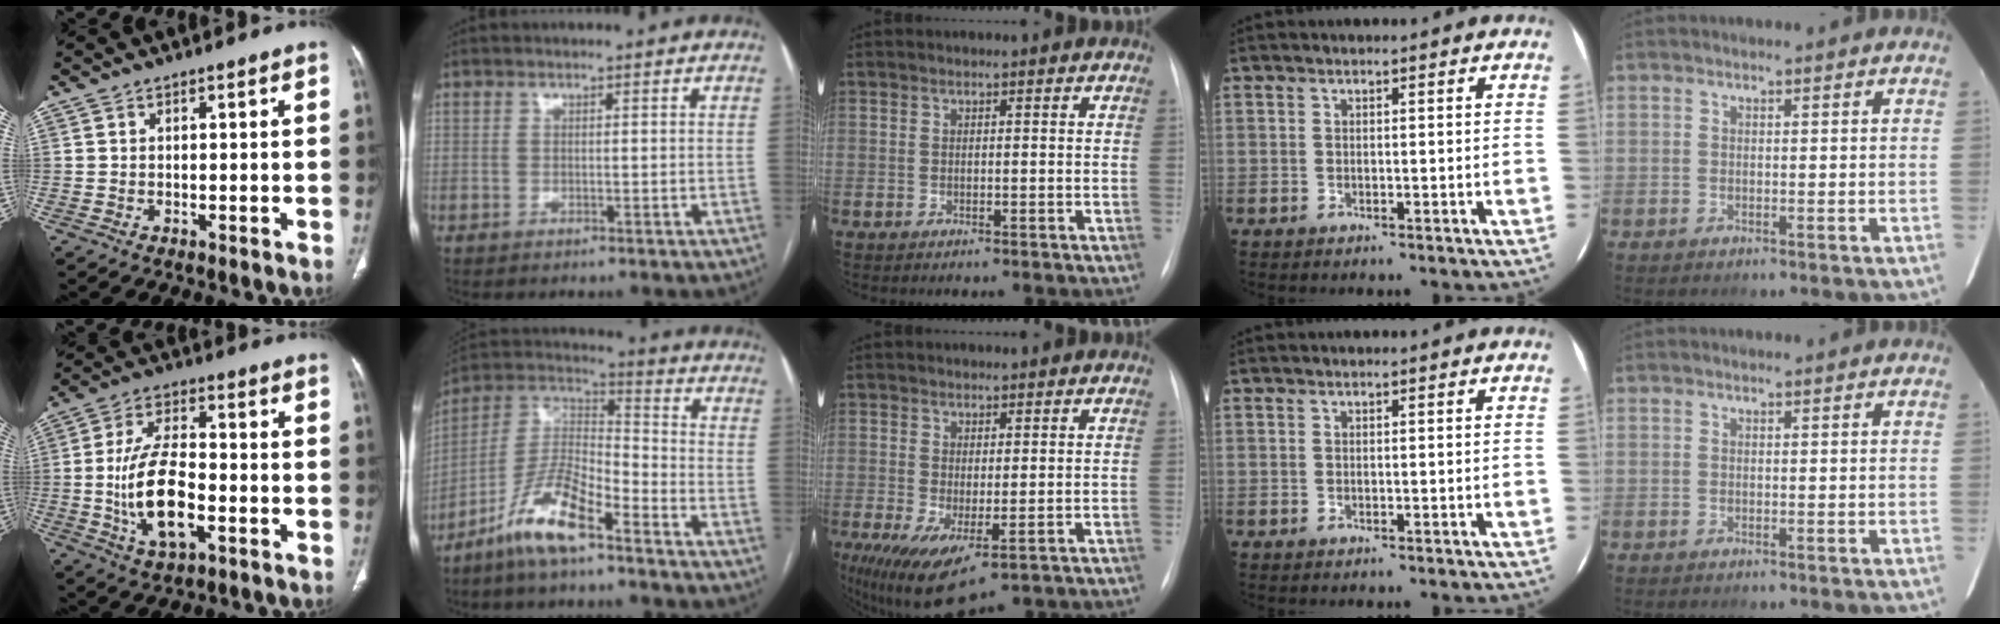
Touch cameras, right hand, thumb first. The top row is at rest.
{"thumb": {"total": 13.9, "force": [-2.9, 6.4, 12.0], "torque": [-0.225, 0.013, -0.051]}, "index": {"total": 11.5, "force": [-7.6, 2.5, 8.2], "torque": [-0.171, 0.005, -0.147]}, "middle": {"total": 8.1, "force": [-1.8, 2.8, 7.4], "torque": [-0.129, -0.020, -0.010]}}